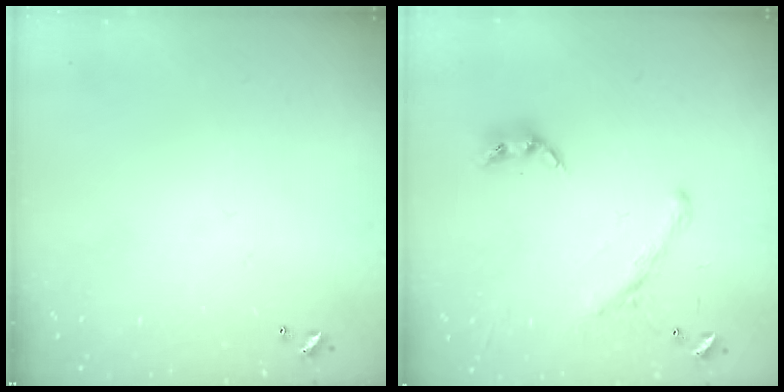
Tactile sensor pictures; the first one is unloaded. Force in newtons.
{"total": 2.0, "press": 1.5, "slide": 1.2}